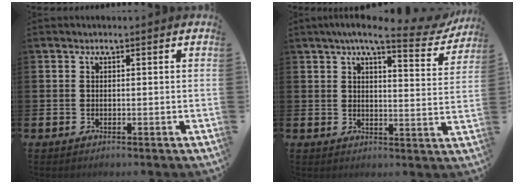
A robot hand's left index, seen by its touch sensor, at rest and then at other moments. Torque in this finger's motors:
{"motor_torque": [1.05, -1.09, 0.82, 0.19]}